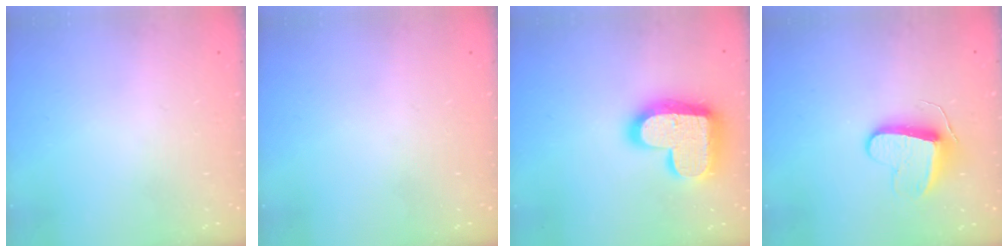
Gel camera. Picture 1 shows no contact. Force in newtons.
{"total": 0.0}
{"total": 19.9, "press": 19.9, "slide": 1.3}
{"total": 9.6, "press": 9.5, "slide": 0.6}